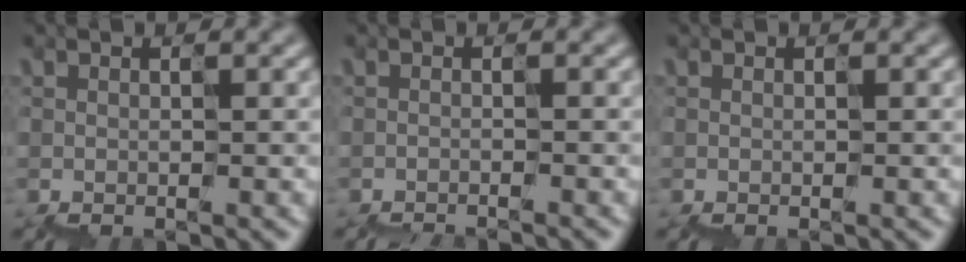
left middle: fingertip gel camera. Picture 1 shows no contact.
{"total": 1.4, "force": [-1.4, -0.3, -0.3], "torque": [0.003, -0.017, -0.021]}
{"total": 0.0}